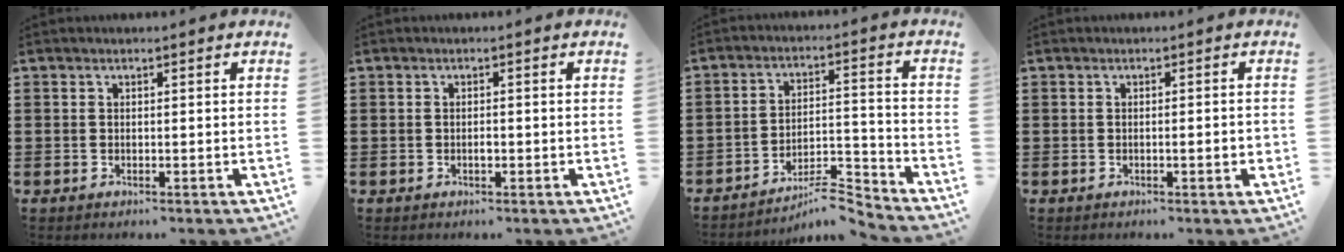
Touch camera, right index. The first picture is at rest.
{"total": 1.4, "force": [-0.3, 0.5, 1.3], "torque": [-0.024, -0.003, -0.005]}
{"total": 6.4, "force": [-5.9, 0.9, 2.4], "torque": [-0.036, 0.008, -0.112]}
{"total": 2.0, "force": [-0.5, 0.2, 1.9], "torque": [-0.031, -0.003, -0.008]}